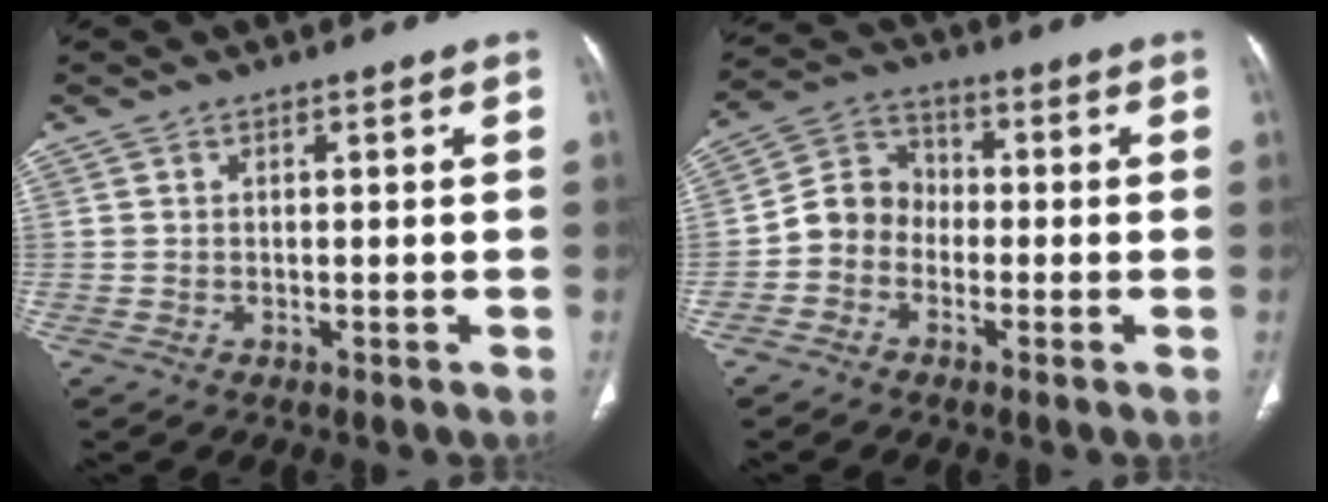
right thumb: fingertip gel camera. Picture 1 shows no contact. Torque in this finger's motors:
{"motor_torque": [0.18, 0.91, 0.90, -0.45, 0.04]}